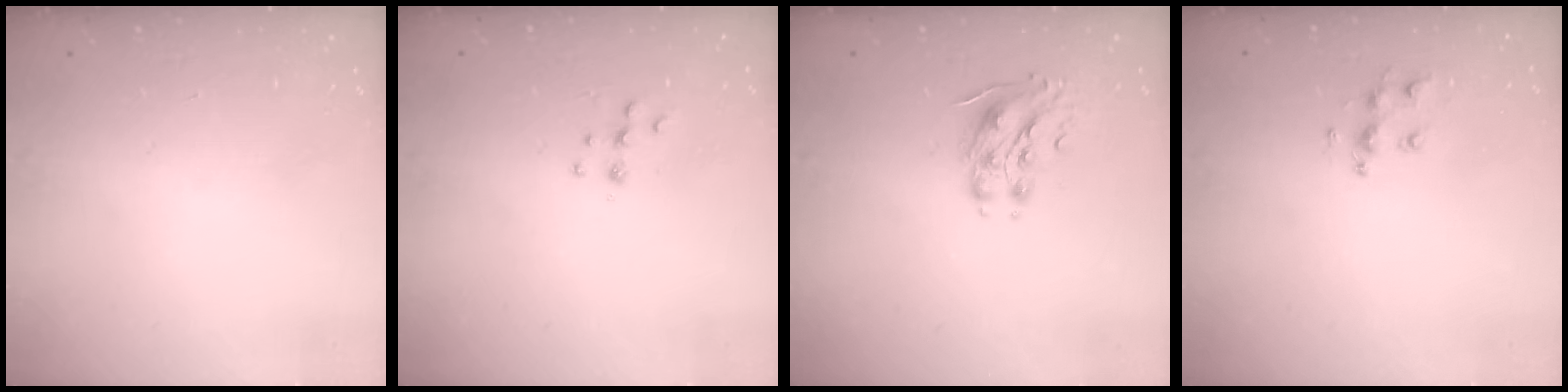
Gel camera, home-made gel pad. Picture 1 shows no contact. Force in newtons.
{"total": 5.8, "press": 5.8, "slide": 0.4}
{"total": 8.2, "press": 8.2, "slide": 0.4}
{"total": 6.6, "press": 6.5, "slide": 0.3}